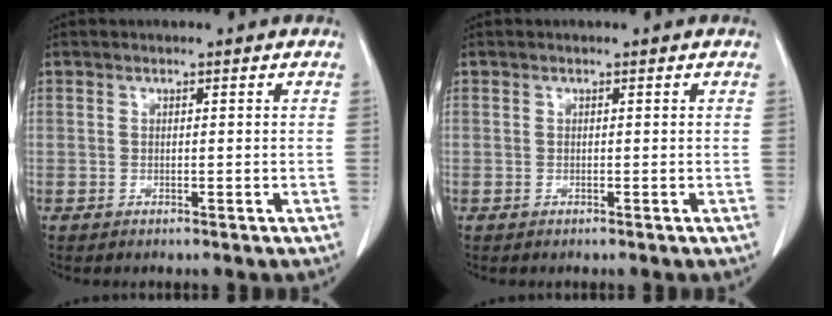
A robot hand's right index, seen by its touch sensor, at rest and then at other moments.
{"total": 0.0}